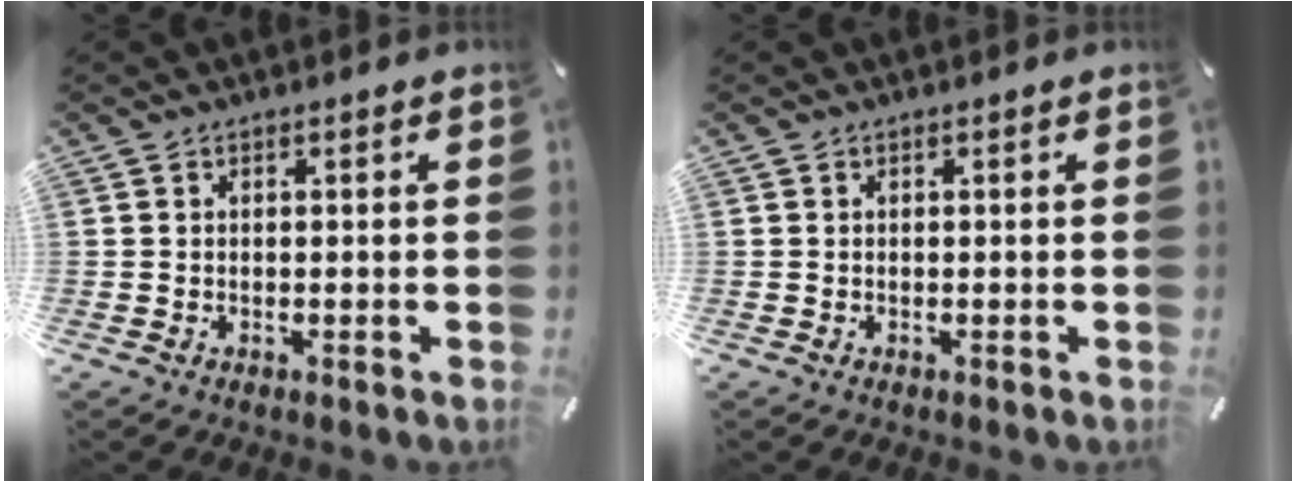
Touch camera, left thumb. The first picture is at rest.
{"total": 0.0}